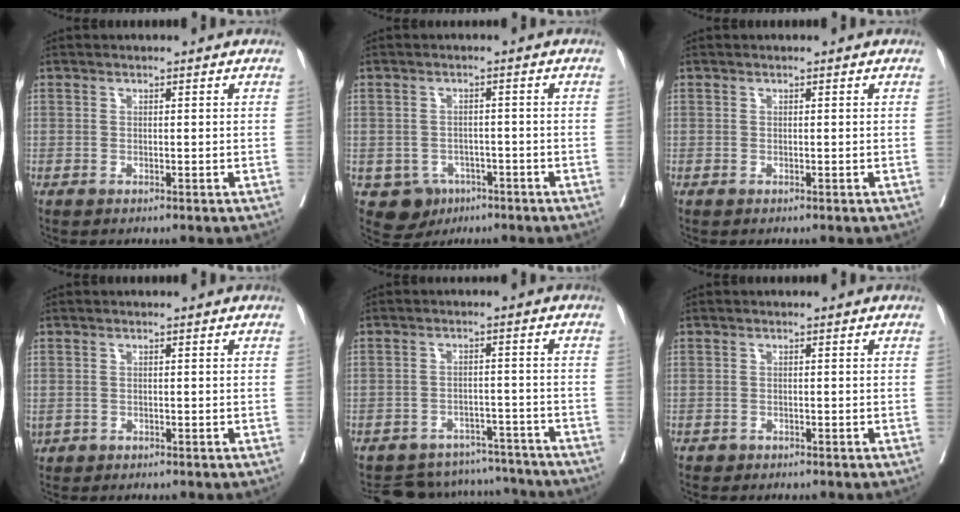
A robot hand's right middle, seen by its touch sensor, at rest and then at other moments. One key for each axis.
{"total": 4.7, "fx": -2.4, "fy": 3.9, "fz": 1.0, "tx": -0.012, "ty": 0.006, "tz": -0.030}
{"total": 0.0}
{"total": 1.7, "fx": -0.8, "fy": 1.4, "fz": 0.7, "tx": -0.019, "ty": 0.000, "tz": -0.009}
{"total": 12.3, "fx": -11.5, "fy": 4.2, "fz": 0.7, "tx": -0.006, "ty": 0.028, "tz": -0.145}
{"total": 0.8, "fx": -0.7, "fy": 0.4, "fz": 0.0, "tx": -0.008, "ty": 0.001, "tz": -0.014}